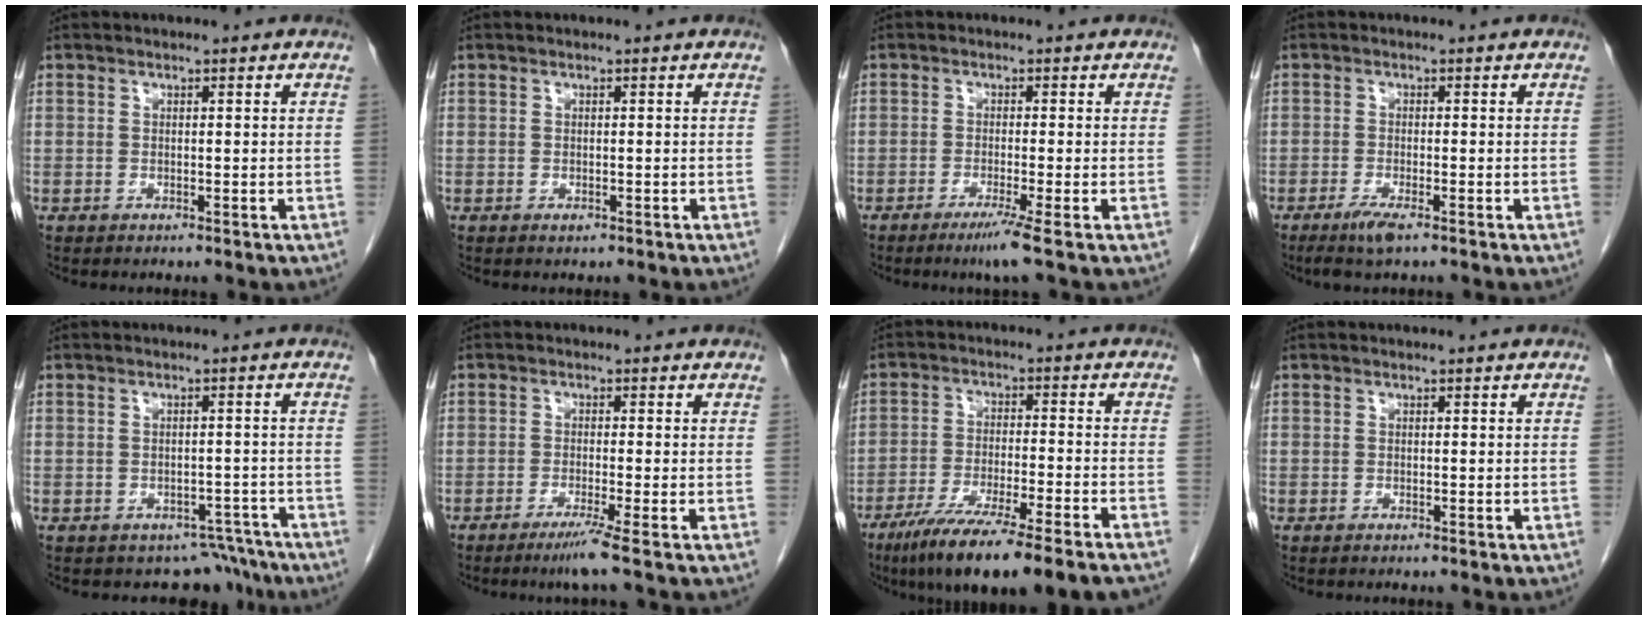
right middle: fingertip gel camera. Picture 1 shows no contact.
{"total": 0.5, "force": [-0.3, 0.3, 0.3], "torque": [-0.006, 0.000, -0.001]}
{"total": 3.7, "force": [-2.2, -1.0, 2.7], "torque": [-0.047, -0.013, -0.043]}
{"total": 3.0, "force": [-2.0, 0.3, 2.2], "torque": [-0.048, -0.007, -0.037]}
{"total": 5.1, "force": [-4.2, 2.9, 0.1], "torque": [0.022, 0.021, -0.048]}
{"total": 3.5, "force": [-2.2, -1.2, 2.4], "torque": [-0.043, -0.011, -0.045]}
{"total": 16.0, "force": [-12.1, 0.4, 10.5], "torque": [-0.157, -0.043, -0.192]}
{"total": 0.0}